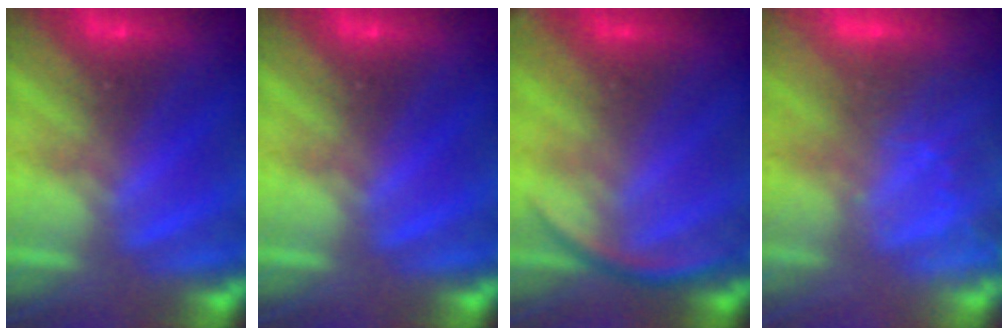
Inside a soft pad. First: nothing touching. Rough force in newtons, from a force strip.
{"total": 0.0}
{"total": 3.3}
{"total": 3.3}